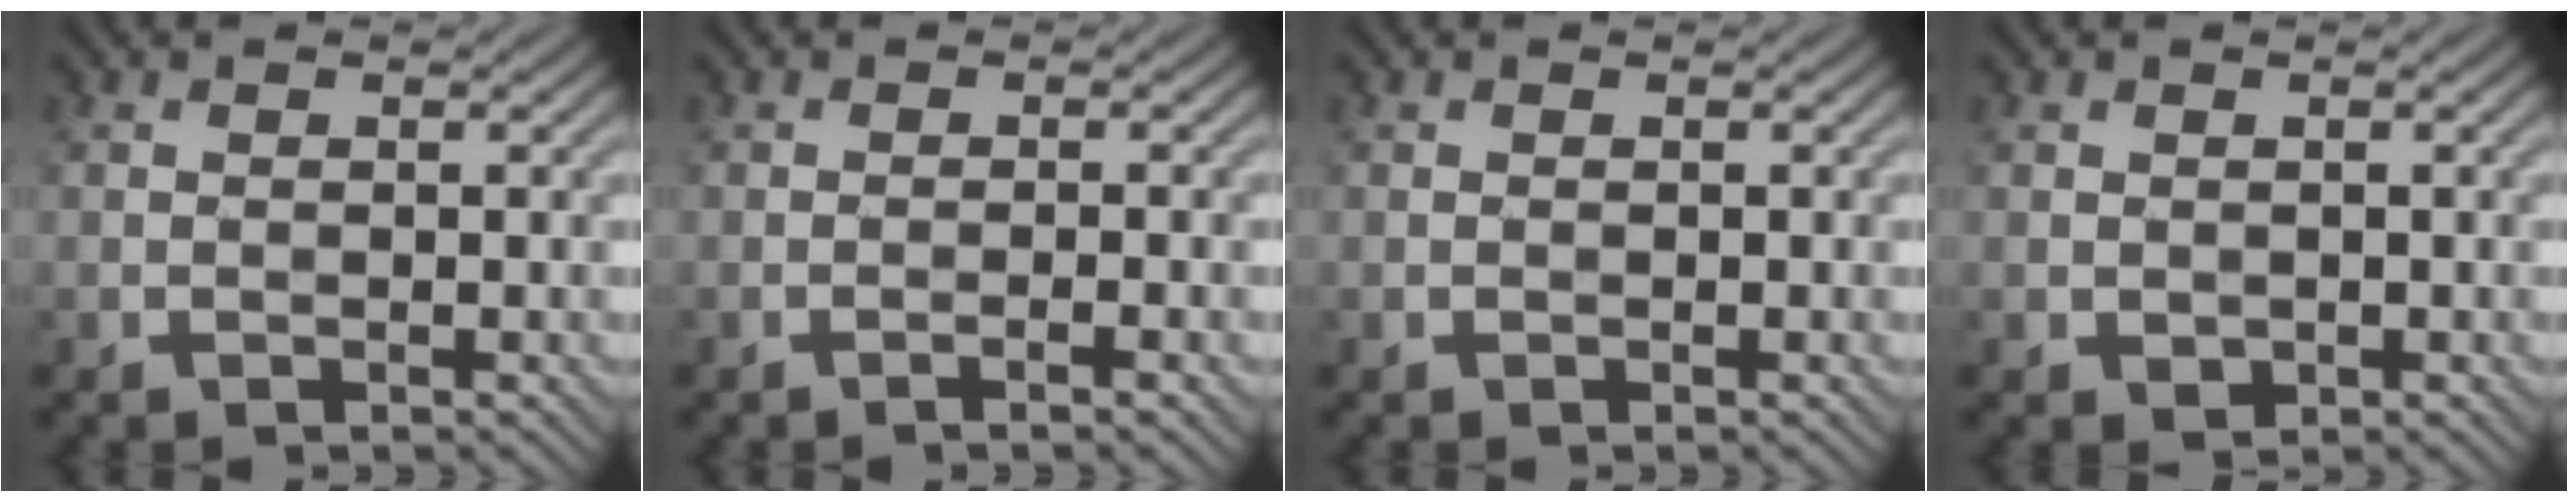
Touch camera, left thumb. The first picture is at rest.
{"total": 1.4, "force": [-0.8, 0.0, 1.2], "torque": [-0.018, 0.006, -0.019]}
{"total": 0.0}
{"total": 0.8, "force": [0.1, 0.6, 0.4], "torque": [-0.010, -0.004, 0.006]}